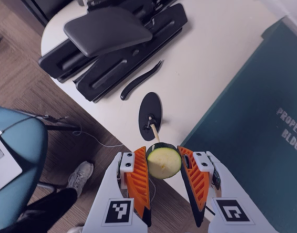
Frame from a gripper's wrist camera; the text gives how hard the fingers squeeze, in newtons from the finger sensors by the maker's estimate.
{"total": 9.5, "left": 9.1, "right": 10.0}